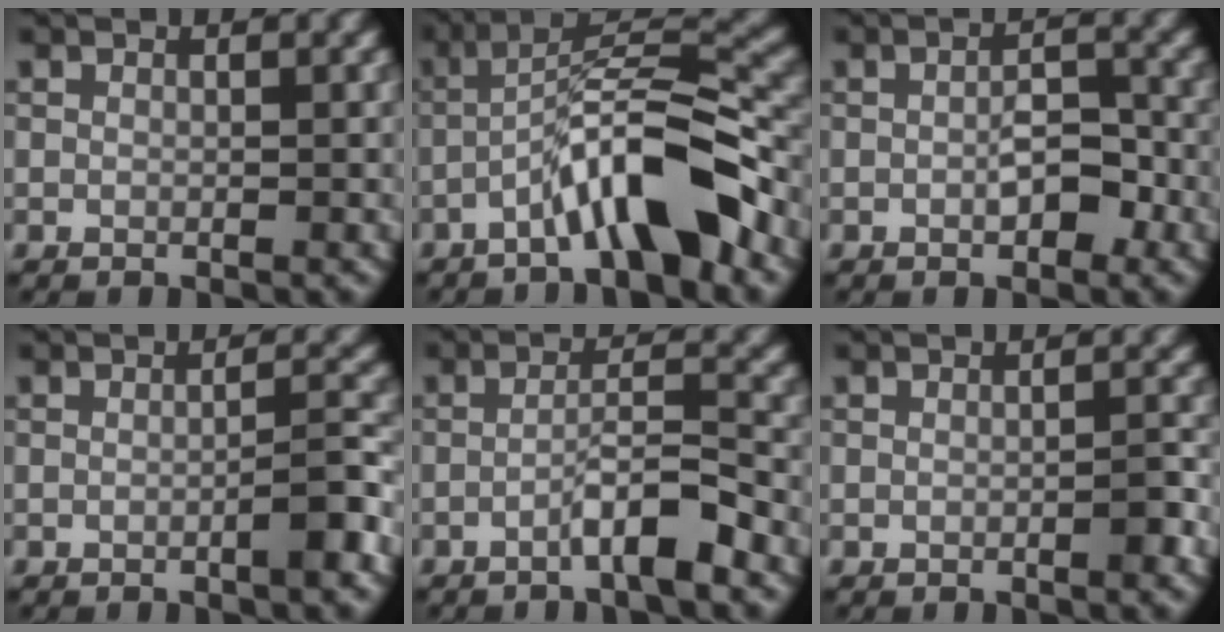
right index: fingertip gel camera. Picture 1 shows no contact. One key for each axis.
{"total": 8.2, "fx": -4.3, "fy": 1.6, "fz": 6.8, "tx": -0.116, "ty": 0.024, "tz": -0.077}
{"total": 3.0, "fx": -0.9, "fy": 1.2, "fz": 2.6, "tx": -0.041, "ty": 0.003, "tz": -0.016}
{"total": 2.6, "fx": -1.1, "fy": 0.3, "fz": 2.4, "tx": -0.031, "ty": 0.012, "tz": -0.020}
{"total": 4.0, "fx": -2.2, "fy": 0.4, "fz": 3.3, "tx": -0.056, "ty": 0.016, "tz": -0.045}
{"total": 1.3, "fx": -0.6, "fy": 0.1, "fz": 1.1, "tx": -0.015, "ty": 0.004, "tz": -0.010}